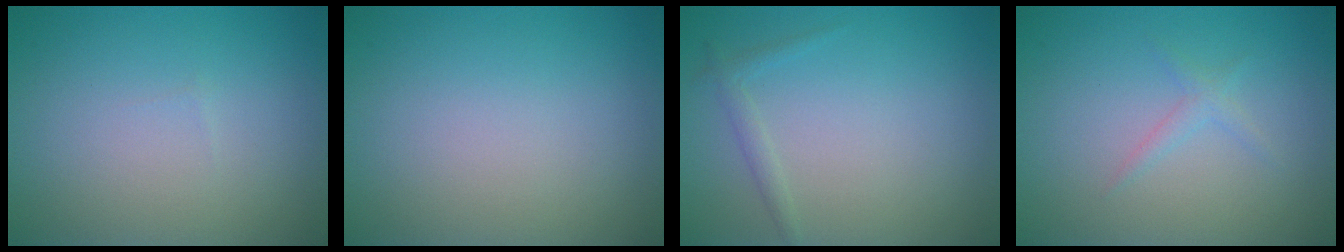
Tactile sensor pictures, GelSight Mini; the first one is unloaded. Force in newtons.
{"total": 0.0}
{"total": 1.0, "press": 1.0, "slide": 0.0}
{"total": 1.1, "press": 1.1, "slide": 0.0}